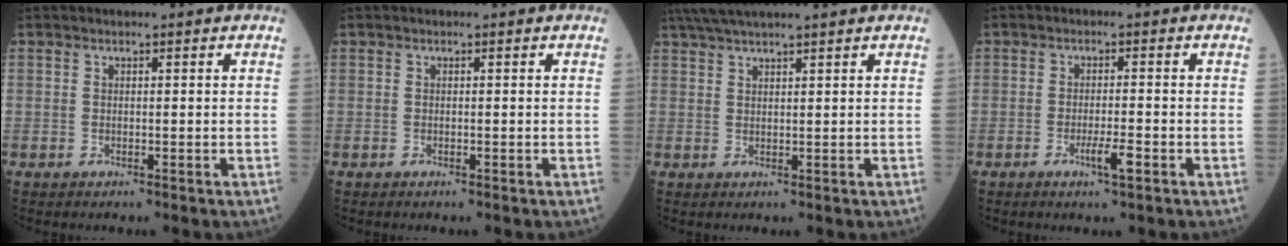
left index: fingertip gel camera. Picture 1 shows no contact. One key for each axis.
{"total": 0.0}
{"total": 8.1, "fx": 6.9, "fy": -0.5, "fz": 4.1, "tx": -0.069, "ty": 0.037, "tz": 0.110}
{"total": 3.0, "fx": -1.5, "fy": 0.1, "fz": 2.6, "tx": -0.048, "ty": -0.003, "tz": -0.024}